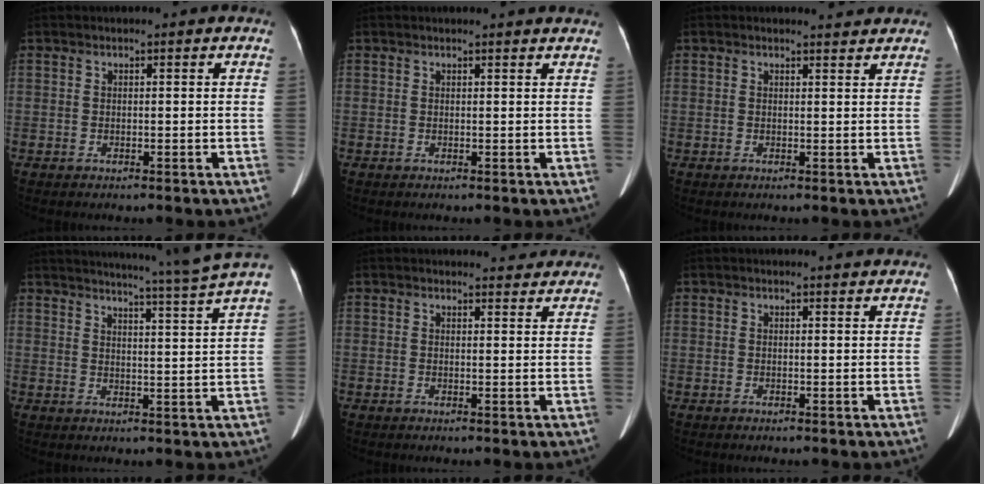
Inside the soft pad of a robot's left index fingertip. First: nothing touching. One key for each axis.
{"total": 3.6, "fx": 3.5, "fy": 0.0, "fz": 0.9, "tx": -0.013, "ty": 0.007, "tz": 0.031}
{"total": 1.9, "fx": 1.9, "fy": 0.1, "fz": 0.0, "tx": -0.007, "ty": -0.006, "tz": 0.022}
{"total": 12.6, "fx": 11.2, "fy": -3.2, "fz": 4.9, "tx": -0.081, "ty": -0.050, "tz": 0.142}
{"total": 5.5, "fx": 5.3, "fy": 1.1, "fz": 1.1, "tx": -0.007, "ty": 0.003, "tz": 0.050}
{"total": 2.8, "fx": 2.7, "fy": 0.0, "fz": 0.6, "tx": -0.010, "ty": 0.003, "tz": 0.026}